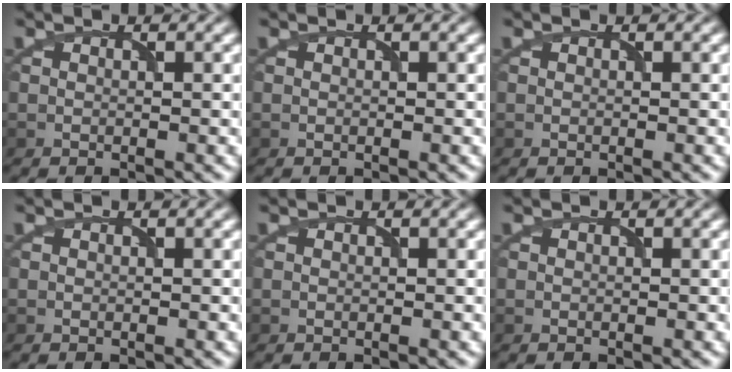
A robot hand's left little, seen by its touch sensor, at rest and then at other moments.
{"total": 0.0}
{"total": 0.0}
{"total": 0.0}
{"total": 0.0}
{"total": 0.0}